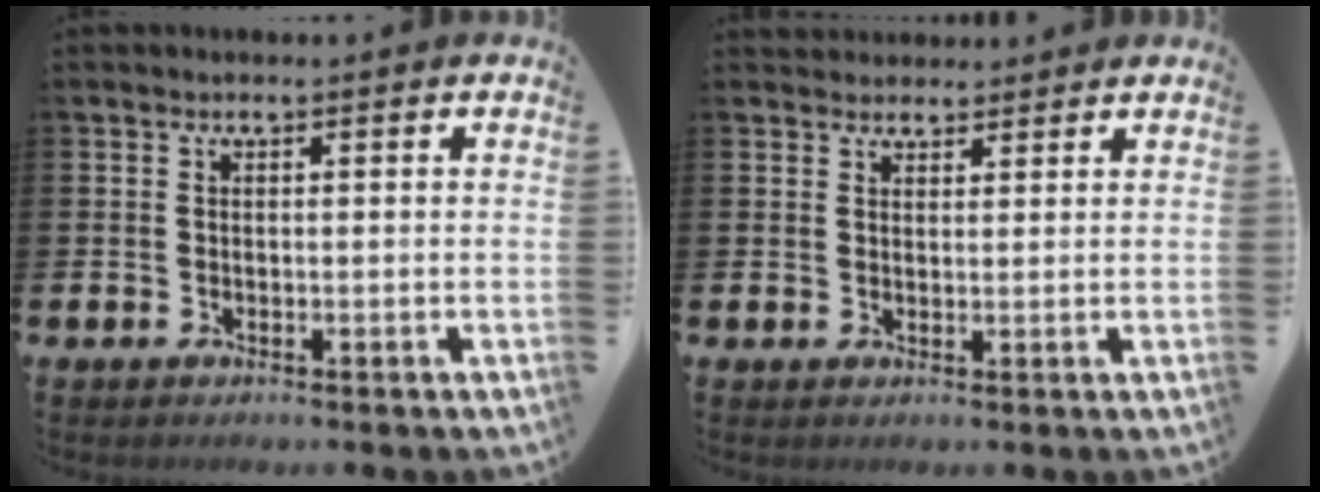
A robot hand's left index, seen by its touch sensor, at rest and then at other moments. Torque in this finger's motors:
{"motor_torque": [1.26, -0.88, 0.10, 0.01]}